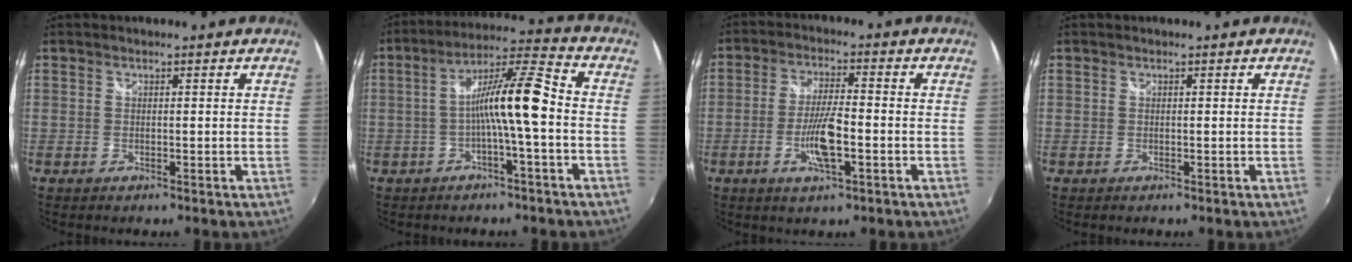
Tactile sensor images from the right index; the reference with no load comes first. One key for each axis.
{"total": 10.3, "fx": -2.0, "fy": 0.4, "fz": 10.1, "tx": -0.187, "ty": 0.021, "tz": -0.036}
{"total": 8.0, "fx": -2.6, "fy": 1.9, "fz": 7.3, "tx": -0.144, "ty": -0.004, "tz": -0.049}
{"total": 0.0}